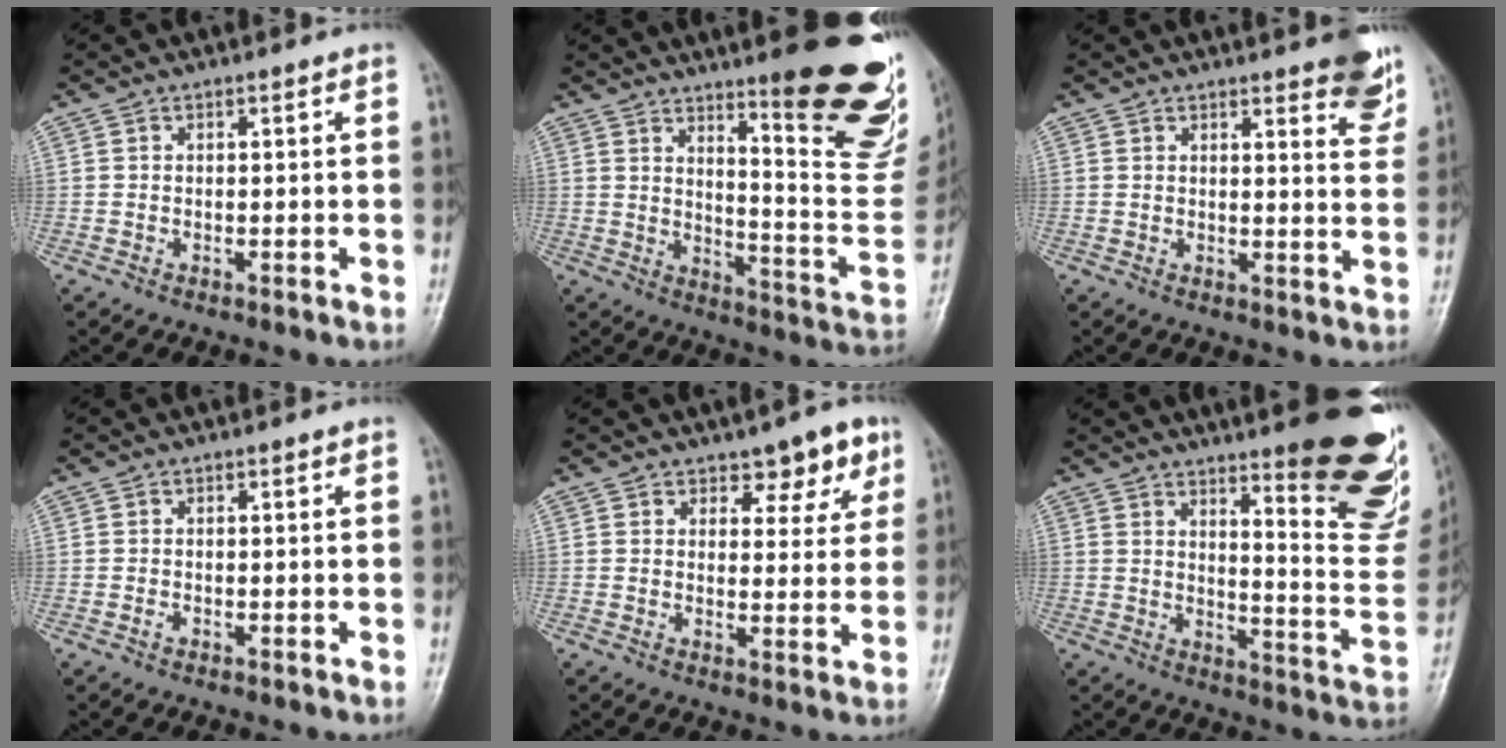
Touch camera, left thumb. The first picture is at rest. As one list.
[{"total": 23.7, "force": [13.7, 4.9, 18.8], "torque": [-0.208, -0.096, 0.191]}, {"total": 7.7, "force": [5.4, 2.1, 5.1], "torque": [-0.038, -0.032, 0.060]}, {"total": 0.6, "force": [-0.3, 0.4, 0.3], "torque": [-0.005, 0.000, -0.006]}, {"total": 6.3, "force": [4.0, 3.5, 3.5], "torque": [-0.009, -0.021, 0.053]}, {"total": 22.0, "force": [13.7, 5.0, 16.5], "torque": [-0.171, -0.102, 0.178]}]